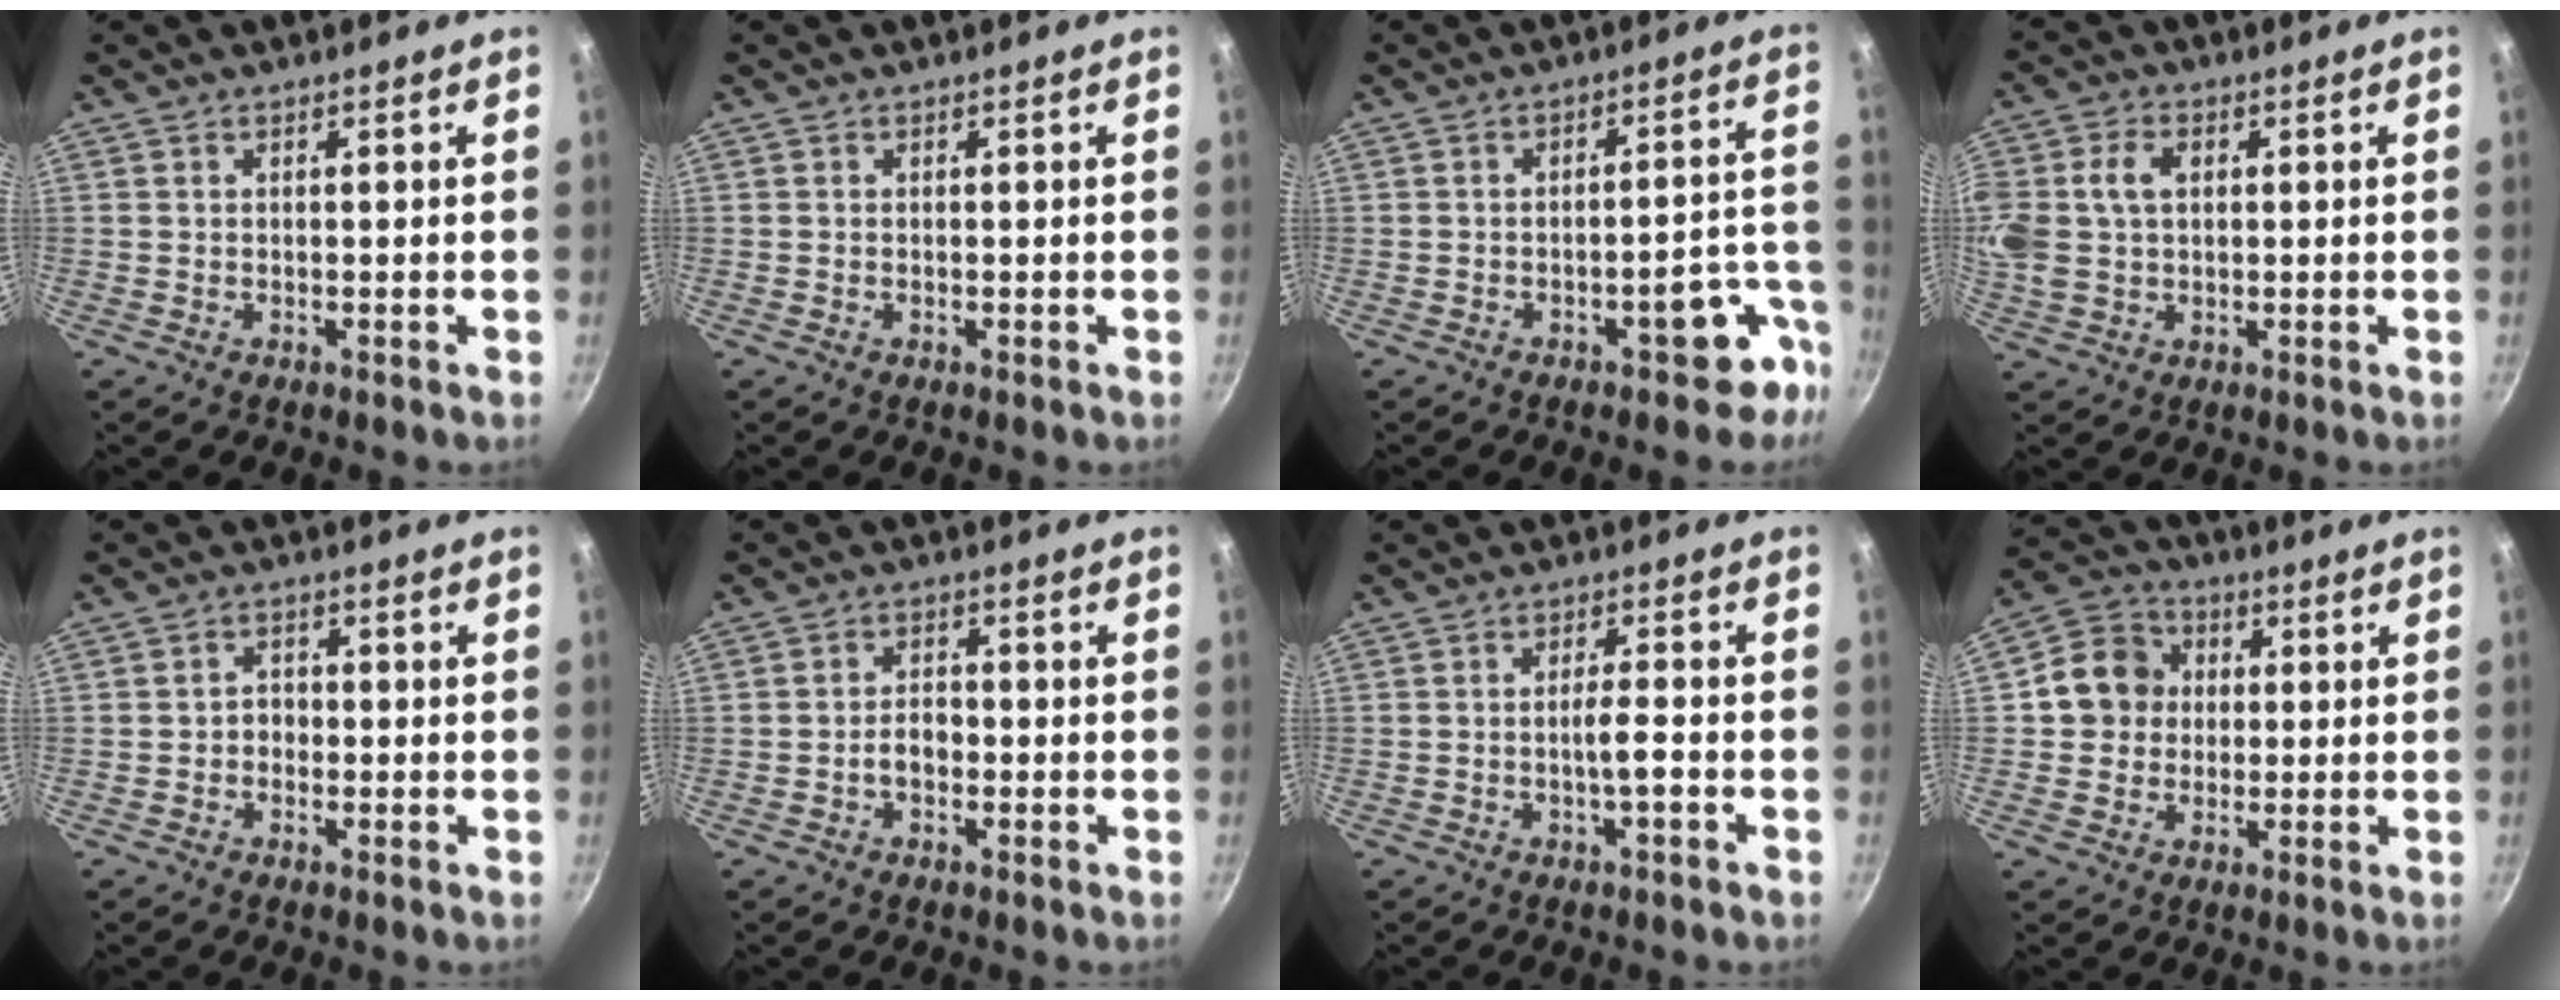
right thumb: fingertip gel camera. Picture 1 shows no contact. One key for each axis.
{"total": 0.0}
{"total": 8.1, "fx": -4.6, "fy": 3.7, "fz": 5.5, "tx": -0.010, "ty": 0.056, "tz": -0.050}
{"total": 14.1, "fx": 2.3, "fy": 10.8, "fz": 8.8, "tx": -0.209, "ty": 0.031, "tz": 0.045}
{"total": 2.6, "fx": -0.8, "fy": 2.1, "fz": 1.2, "tx": -0.006, "ty": 0.014, "tz": -0.014}
{"total": 3.3, "fx": -1.3, "fy": 2.2, "fz": 2.2, "tx": -0.021, "ty": 0.020, "tz": -0.023}
{"total": 3.6, "fx": -1.6, "fy": 0.4, "fz": 3.2, "tx": -0.056, "ty": 0.017, "tz": -0.028}
{"total": 9.3, "fx": 0.8, "fy": 8.5, "fz": 3.7, "tx": -0.028, "ty": 0.015, "tz": -0.004}